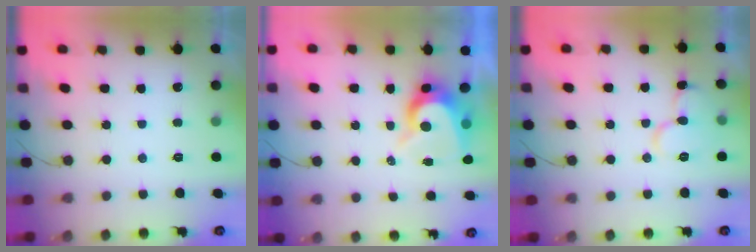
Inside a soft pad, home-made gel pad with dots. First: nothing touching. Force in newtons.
{"total": 8.0, "press": 8.0, "slide": 0.7}
{"total": 10.2, "press": 10.2, "slide": 1.1}